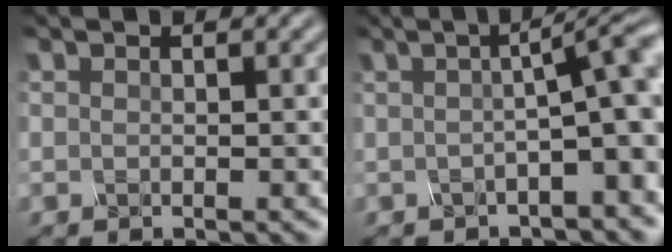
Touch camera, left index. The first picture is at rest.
{"total": 7.3, "force": [0.1, 1.7, 7.1], "torque": [-0.078, 0.022, -0.006]}